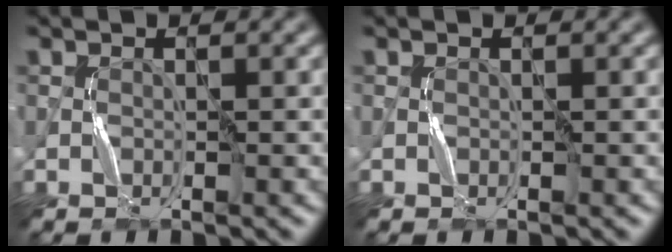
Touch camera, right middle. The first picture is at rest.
{"total": 0.0}